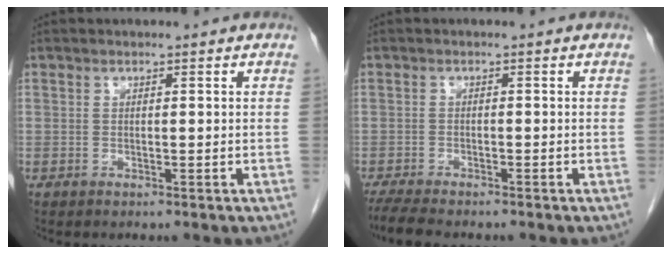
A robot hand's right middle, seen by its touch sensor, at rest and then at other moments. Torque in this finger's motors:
{"motor_torque": [0.28, -0.16, 0.02, 0.03]}